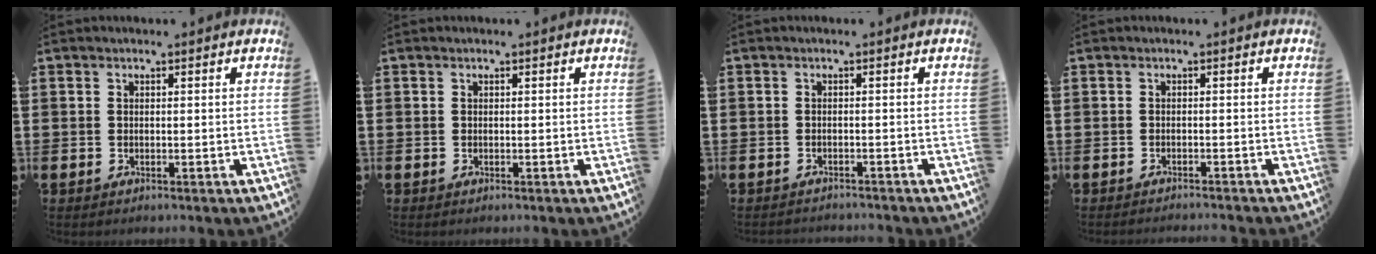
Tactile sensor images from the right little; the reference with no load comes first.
{"total": 0.0}
{"total": 0.9, "force": [-0.9, 0.0, -0.1], "torque": [0.000, 0.001, -0.018]}
{"total": 0.8, "force": [-0.7, -0.2, 0.0], "torque": [0.001, 0.000, -0.015]}